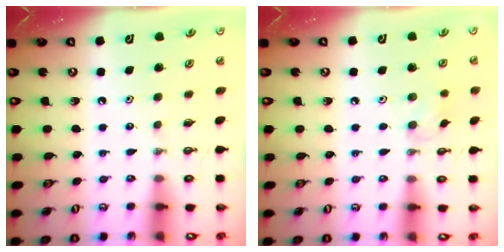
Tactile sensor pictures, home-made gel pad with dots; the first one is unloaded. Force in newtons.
{"total": 6.3, "press": 6.2, "slide": 1.2}